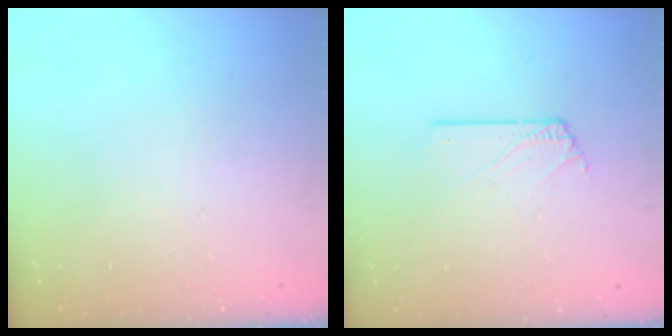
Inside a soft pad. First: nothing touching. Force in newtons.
{"total": 1.6, "press": 1.6, "slide": 0.2}